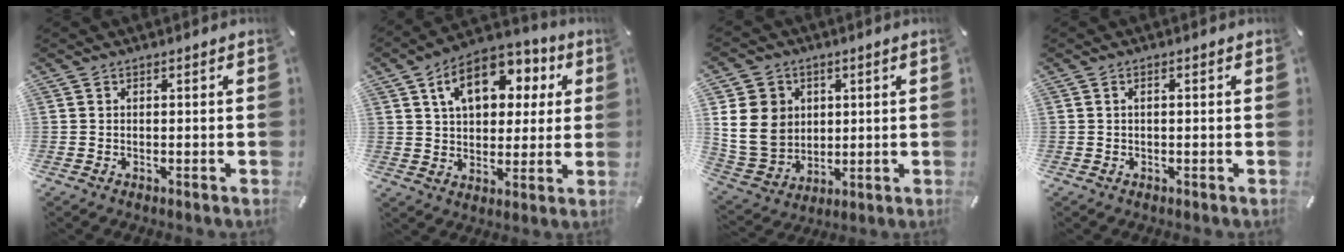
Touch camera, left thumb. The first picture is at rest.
{"total": 14.1, "force": [5.8, 9.5, 8.8], "torque": [-0.137, -0.007, 0.102]}
{"total": 12.1, "force": [2.8, 10.8, 4.7], "torque": [-0.108, -0.008, 0.057]}
{"total": 0.9, "force": [0.0, 0.2, 0.9], "torque": [-0.017, 0.000, 0.000]}